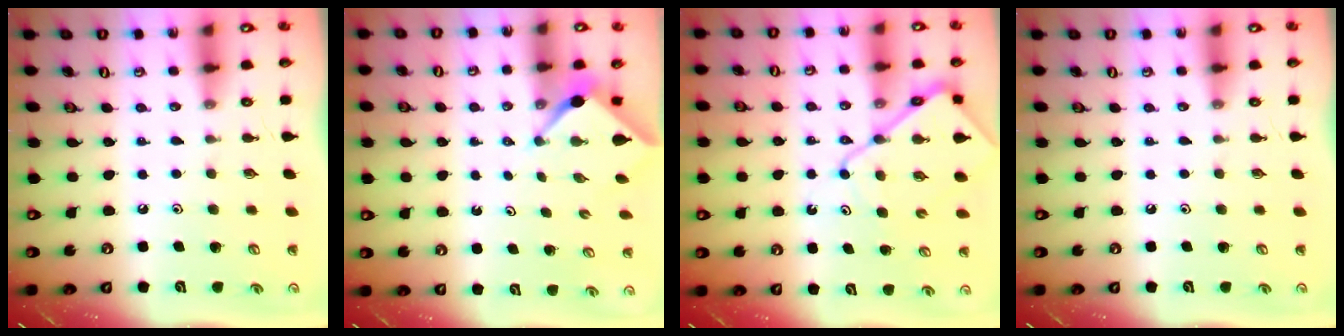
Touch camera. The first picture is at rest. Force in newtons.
{"total": 2.6, "press": 2.6, "slide": 0.3}
{"total": 12.9, "press": 12.8, "slide": 1.4}
{"total": 0.0}